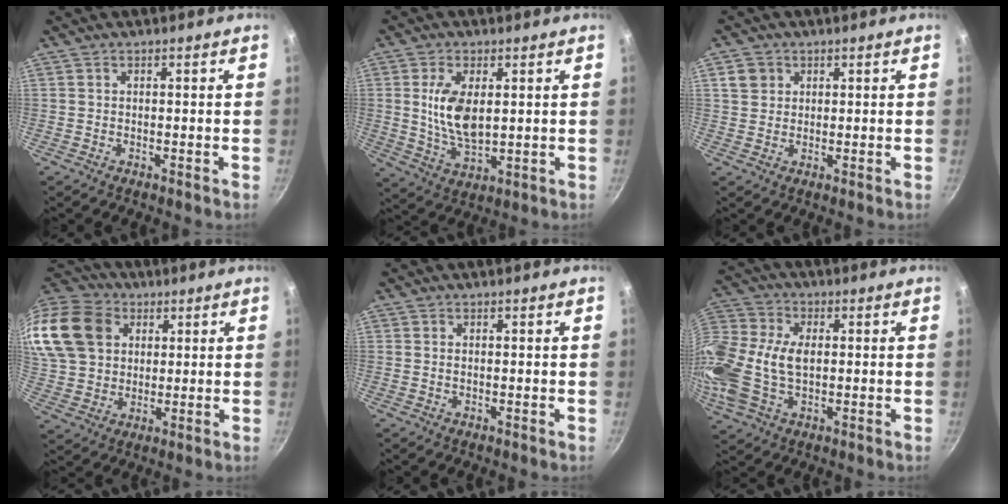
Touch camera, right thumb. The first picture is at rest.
{"total": 9.7, "force": [1.8, 5.0, 8.2], "torque": [-0.153, -0.017, 0.040]}
{"total": 3.4, "force": [1.2, 3.0, 1.1], "torque": [-0.003, 0.005, 0.022]}
{"total": 25.3, "force": [8.7, 19.6, 13.5], "torque": [-0.312, 0.037, 0.169]}
{"total": 0.5, "force": [0.1, 0.3, 0.4], "torque": [-0.008, 0.000, 0.002]}
{"total": 18.8, "force": [-0.1, 12.2, 14.2], "torque": [-0.324, 0.024, -0.009]}